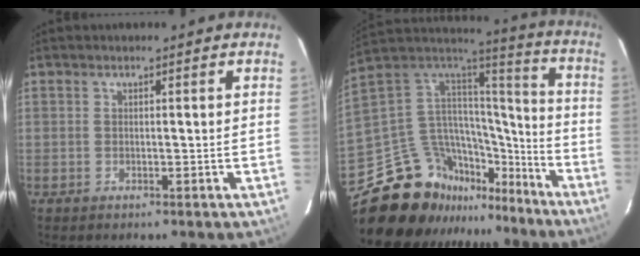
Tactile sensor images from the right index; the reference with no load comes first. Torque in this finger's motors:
{"motor_torque": [0.41, -1.73, 0.05, -0.21]}